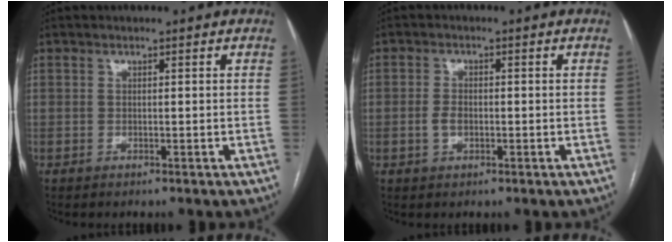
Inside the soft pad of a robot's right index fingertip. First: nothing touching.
{"total": 2.5, "force": [-0.6, 1.4, 1.9], "torque": [-0.041, 0.004, -0.012]}